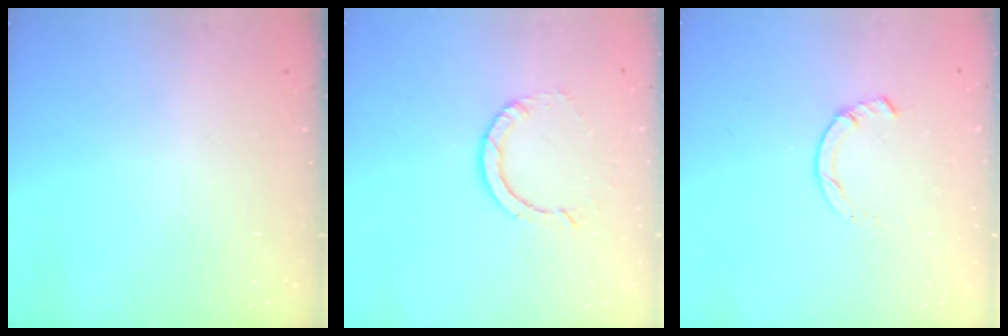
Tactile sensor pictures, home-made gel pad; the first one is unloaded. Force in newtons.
{"total": 2.9, "press": 2.9, "slide": 0.2}
{"total": 3.0, "press": 3.0, "slide": 0.4}